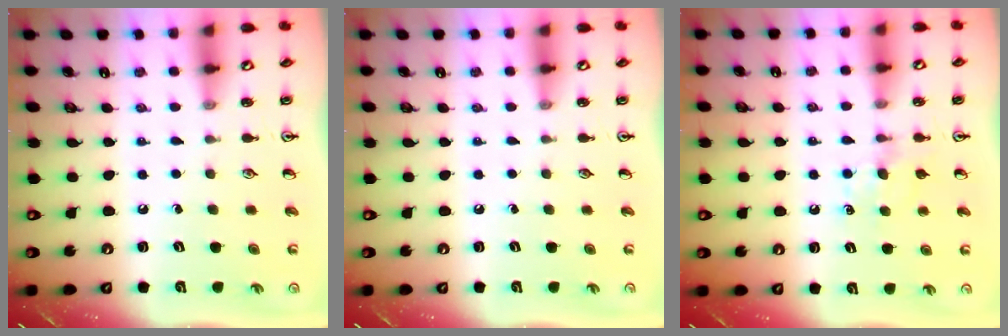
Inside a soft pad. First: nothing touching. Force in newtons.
{"total": 0.0}
{"total": 6.5, "press": 6.4, "slide": 0.6}